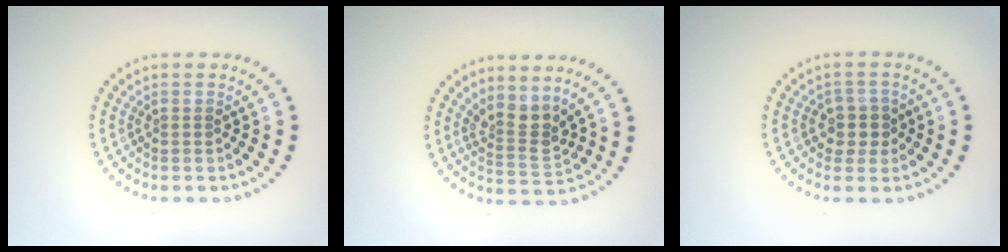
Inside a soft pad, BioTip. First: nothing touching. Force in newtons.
{"total": 2.7, "press": 2.1, "slide": 1.8}
{"total": 2.4, "press": 2.1, "slide": 1.1}